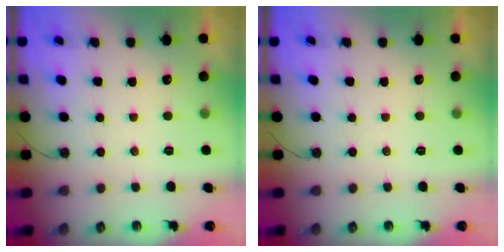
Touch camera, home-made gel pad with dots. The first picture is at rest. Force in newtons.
{"total": 0.0}